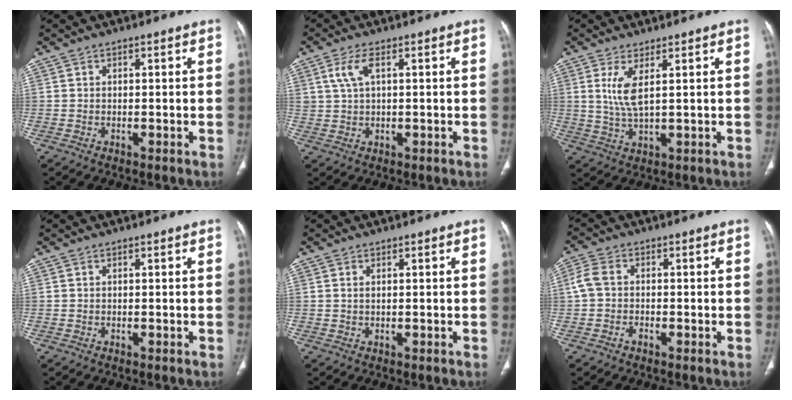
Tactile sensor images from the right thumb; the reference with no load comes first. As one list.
[{"total": 4.1, "force": [1.5, 1.8, 3.4], "torque": [-0.079, 0.006, 0.034]}, {"total": 5.4, "force": [1.7, 1.3, 5.0], "torque": [-0.115, -0.019, 0.043]}, {"total": 0.0}, {"total": 0.8, "force": [0.3, 0.3, 0.6], "torque": [-0.018, 0.005, 0.007]}, {"total": 4.2, "force": [-0.8, 3.0, 2.8], "torque": [-0.065, 0.014, -0.022]}]